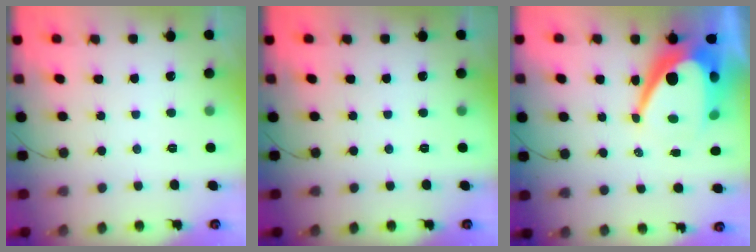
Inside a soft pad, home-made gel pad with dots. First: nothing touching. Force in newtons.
{"total": 0.0}
{"total": 16.5, "press": 16.4, "slide": 1.5}